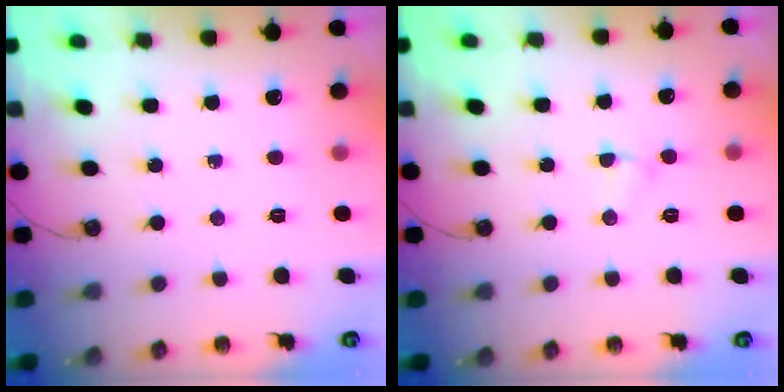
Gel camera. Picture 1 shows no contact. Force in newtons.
{"total": 3.6, "press": 3.6, "slide": 0.5}